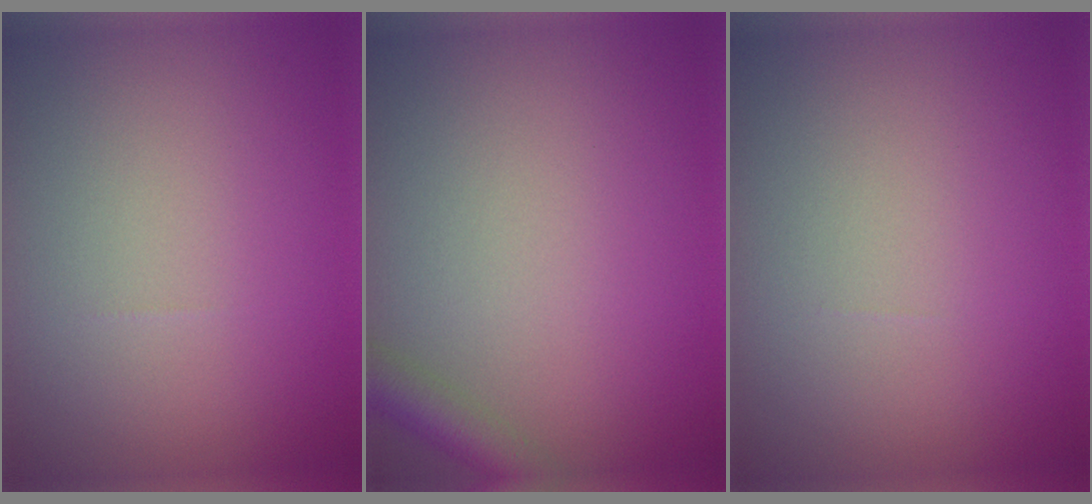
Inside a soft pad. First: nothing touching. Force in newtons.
{"total": 2.9, "press": 2.9, "slide": 0.2}
{"total": 0.0}